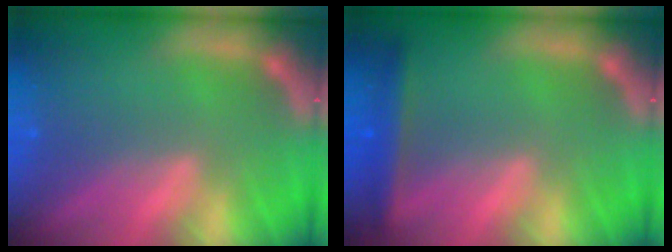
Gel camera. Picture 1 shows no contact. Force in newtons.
{"total": 3.0}